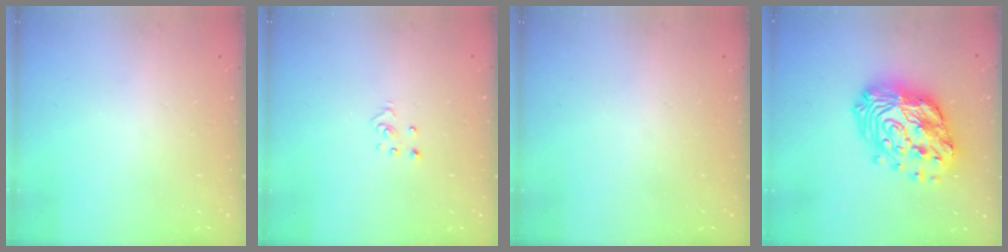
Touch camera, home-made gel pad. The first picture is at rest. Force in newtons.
{"total": 2.8, "press": 2.8, "slide": 0.3}
{"total": 0.0}
{"total": 21.7, "press": 21.5, "slide": 2.2}